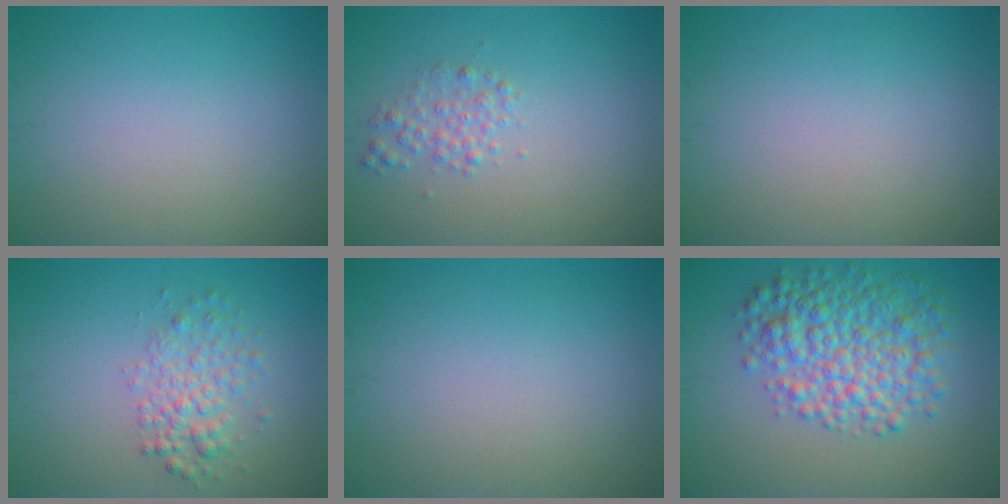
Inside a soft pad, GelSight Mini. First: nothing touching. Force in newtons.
{"total": 1.7, "press": 1.7, "slide": 0.0}
{"total": 0.0}
{"total": 2.8, "press": 2.8, "slide": 0.1}
{"total": 0.0}
{"total": 7.0, "press": 7.0, "slide": 0.0}